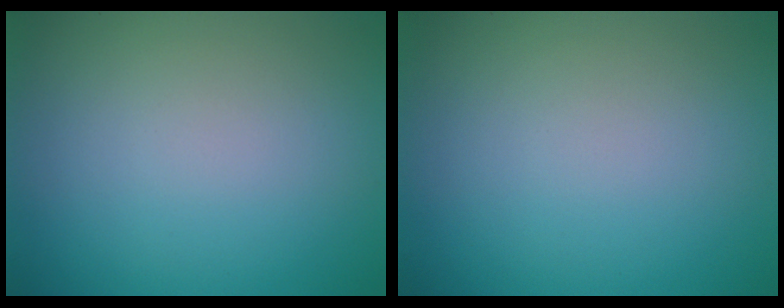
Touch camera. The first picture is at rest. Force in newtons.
{"total": 0.0}